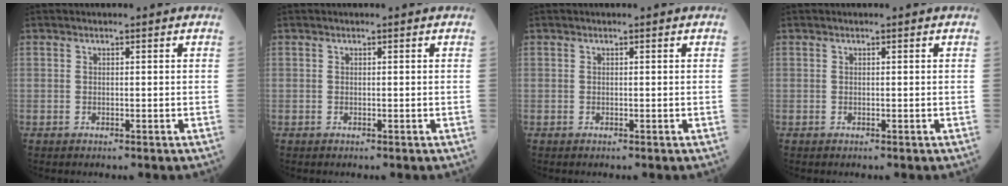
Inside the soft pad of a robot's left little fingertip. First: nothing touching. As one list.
[{"total": 0.0}, {"total": 0.0}, {"total": 0.0}]